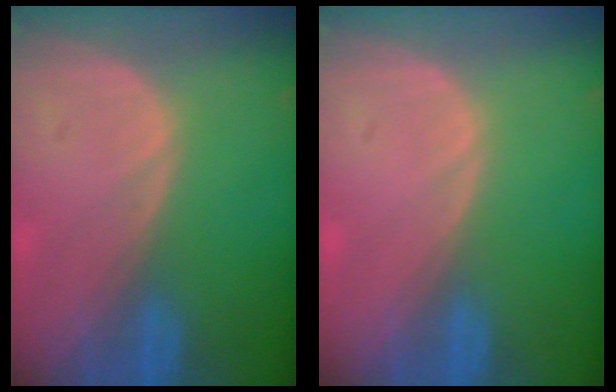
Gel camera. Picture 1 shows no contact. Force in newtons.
{"total": 0.0}